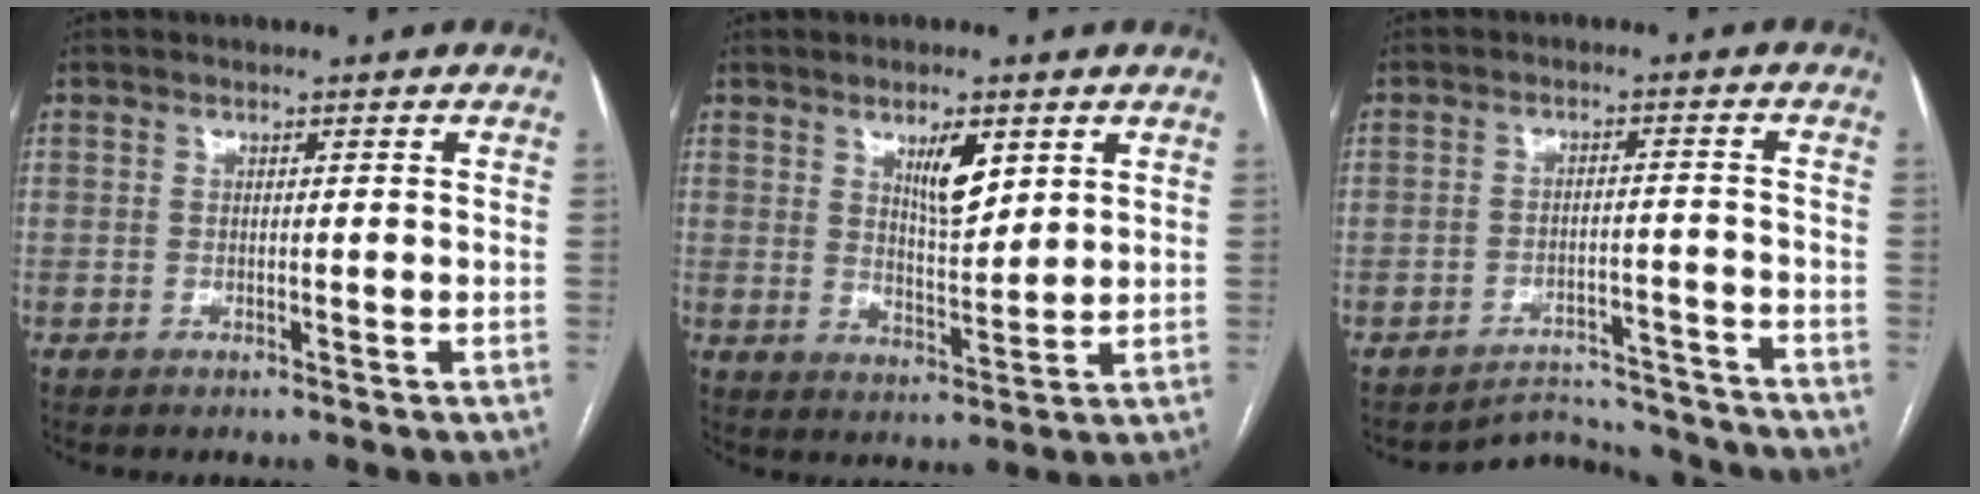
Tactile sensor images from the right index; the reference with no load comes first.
{"total": 6.0, "force": [3.0, 1.8, 4.9], "torque": [-0.086, -0.005, 0.056]}
{"total": 7.5, "force": [-7.2, 1.2, -1.5], "torque": [0.028, 0.029, -0.102]}